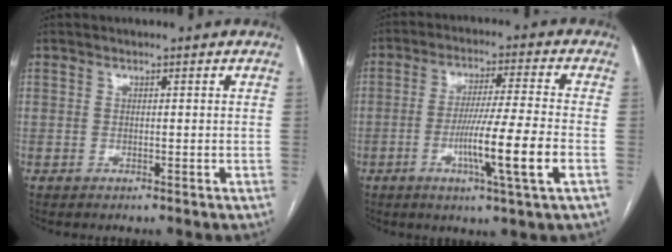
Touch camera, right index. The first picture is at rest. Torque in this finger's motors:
{"motor_torque": [2.14, 0.00, 0.92, 0.21]}